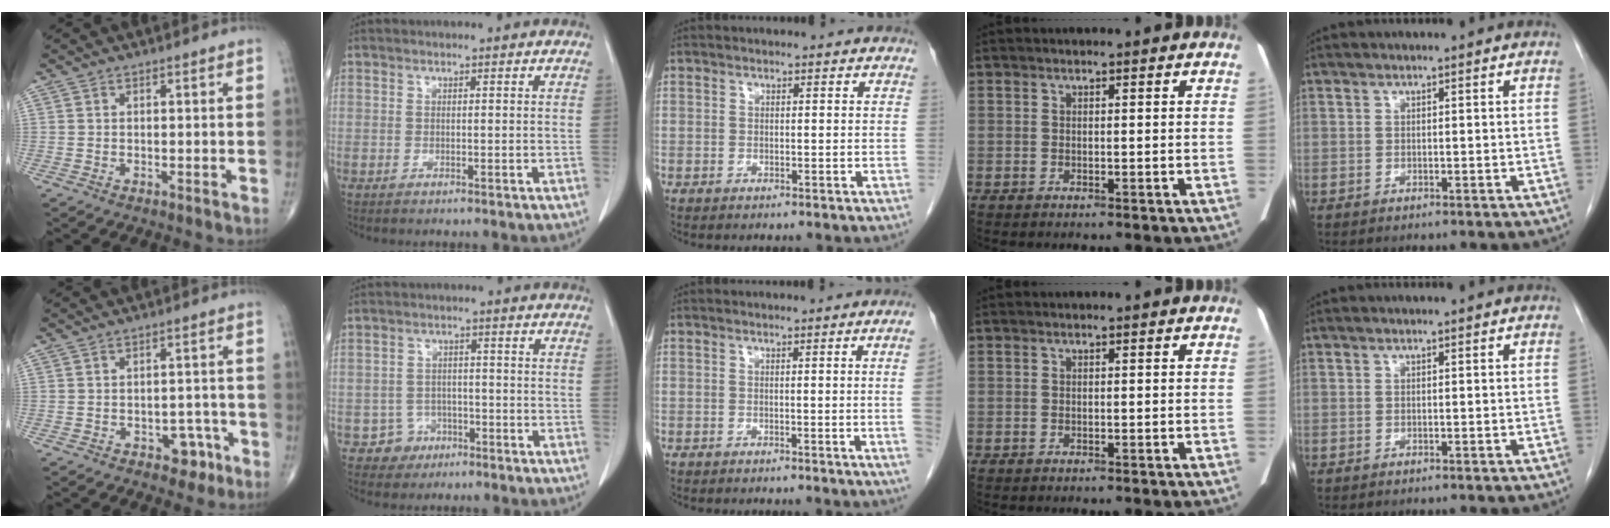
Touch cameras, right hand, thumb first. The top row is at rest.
{"thumb": {"total": 4.7, "force": [-2.4, 3.1, 2.6], "torque": [-0.009, 0.022, -0.028]}, "index": {"total": 4.1, "force": [-2.1, 3.5, -0.4], "torque": [0.013, 0.017, -0.031]}, "middle": {"total": 3.0, "force": [-0.4, -1.0, 2.8], "torque": [-0.028, -0.002, -0.006]}}